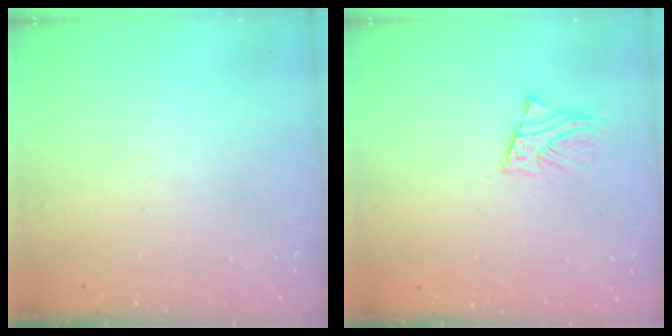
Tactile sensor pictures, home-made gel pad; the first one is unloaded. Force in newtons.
{"total": 2.2, "press": 2.2, "slide": 0.1}